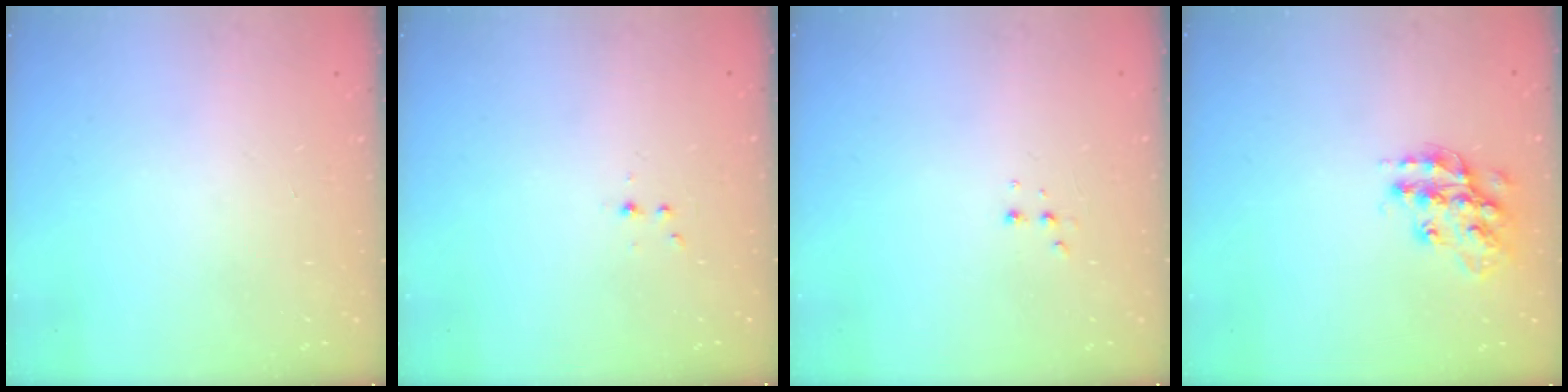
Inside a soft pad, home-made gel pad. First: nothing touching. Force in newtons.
{"total": 2.8, "press": 2.4, "slide": 1.5}
{"total": 2.9, "press": 2.8, "slide": 1.0}
{"total": 15.2, "press": 15.2, "slide": 0.9}